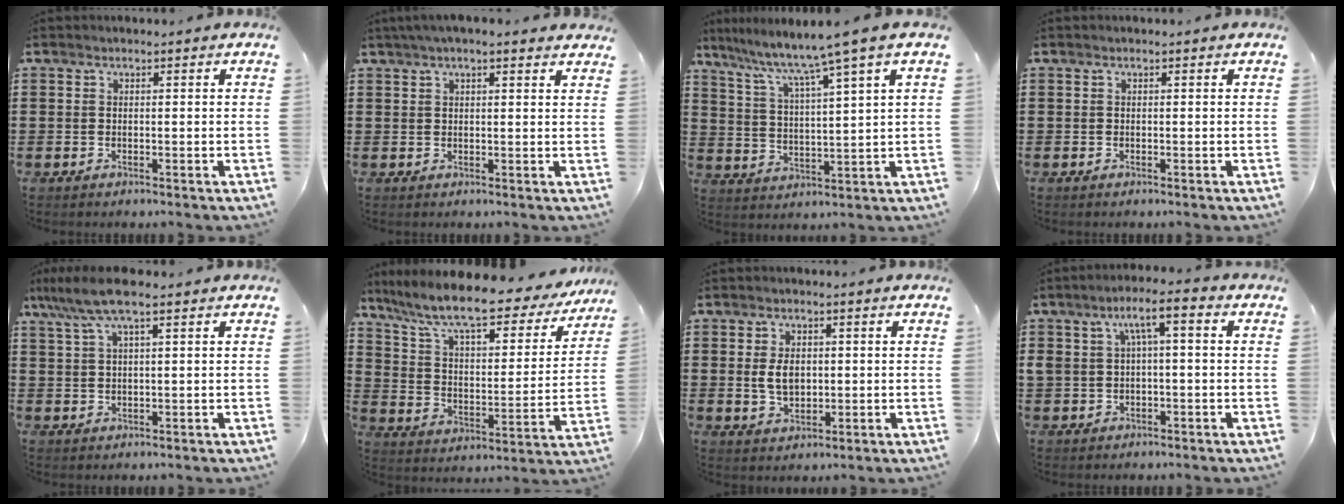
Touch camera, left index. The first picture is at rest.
{"total": 2.8, "force": [2.2, 0.3, 1.7], "torque": [-0.039, 0.006, 0.040]}
{"total": 6.9, "force": [5.2, -1.1, 4.4], "torque": [-0.108, -0.040, 0.078]}
{"total": 0.0}
{"total": 6.5, "force": [4.0, 1.0, 5.0], "torque": [-0.113, 0.001, 0.070]}
{"total": 10.0, "force": [8.3, 1.0, 5.5], "torque": [-0.139, -0.051, 0.137]}
{"total": 4.4, "force": [0.4, 2.8, 3.4], "torque": [-0.071, 0.002, 0.002]}
{"total": 5.4, "force": [0.6, 1.9, 5.0], "torque": [-0.099, 0.015, 0.005]}